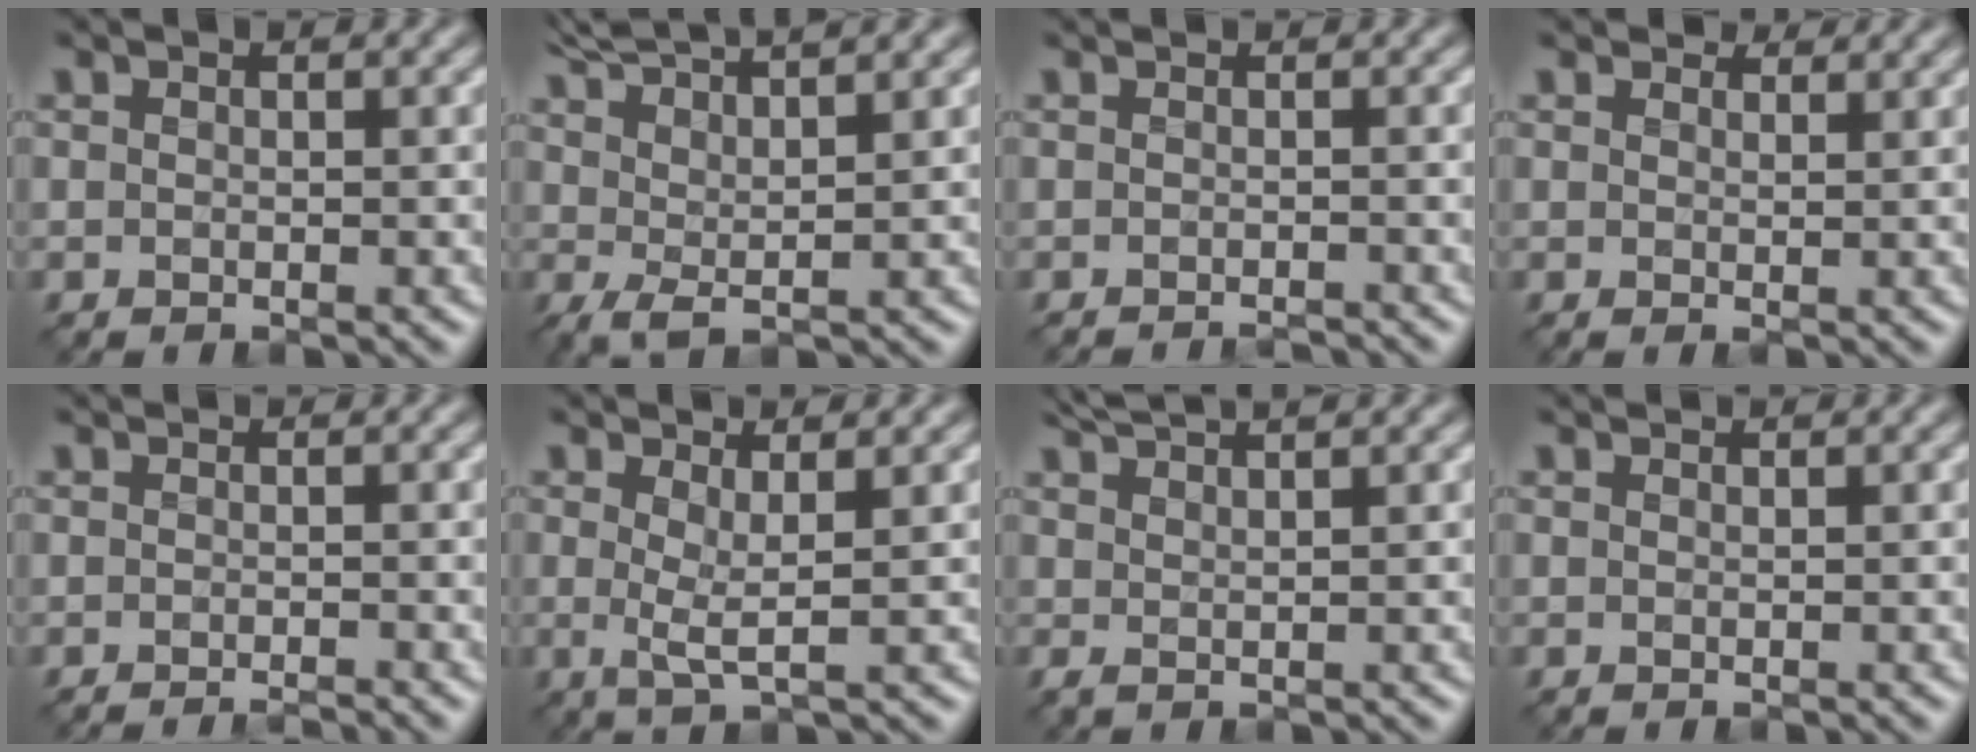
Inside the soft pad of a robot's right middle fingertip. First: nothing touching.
{"total": 6.1, "force": [4.4, 1.2, 4.0], "torque": [-0.071, 0.015, 0.080]}
{"total": 1.8, "force": [-1.4, 0.4, 1.1], "torque": [0.003, -0.007, -0.023]}
{"total": 2.9, "force": [2.6, 0.9, 1.0], "torque": [-0.023, 0.002, 0.030]}
{"total": 1.9, "force": [-1.0, 0.6, 1.5], "torque": [0.000, -0.010, -0.020]}
{"total": 2.4, "force": [0.7, 0.4, 2.2], "torque": [-0.040, -0.010, 0.011]}
{"total": 3.0, "force": [2.5, 0.6, 1.6], "torque": [-0.018, 0.011, 0.044]}
{"total": 1.2, "force": [1.2, 0.1, 0.3], "torque": [-0.012, -0.002, 0.012]}